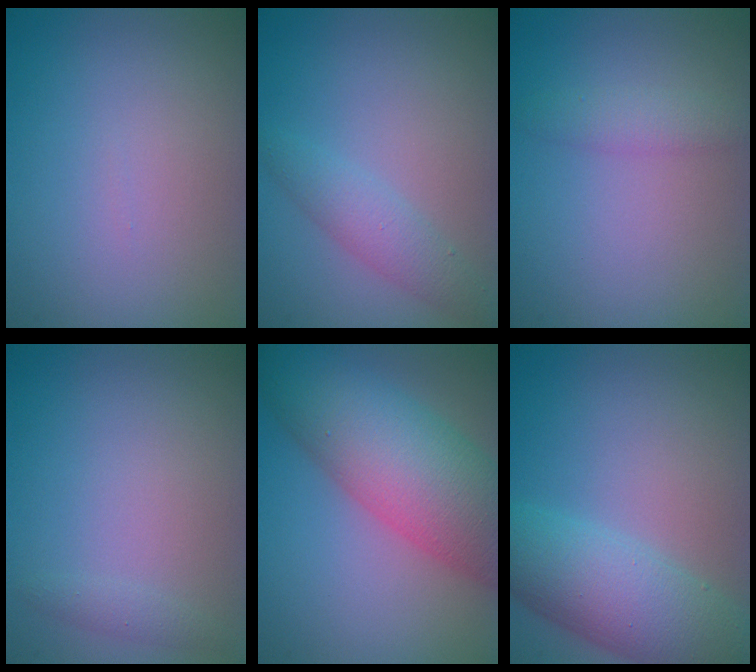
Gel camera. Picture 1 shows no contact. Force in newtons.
{"total": 2.4, "press": 2.4, "slide": 0.1}
{"total": 1.8, "press": 1.8, "slide": 0.1}
{"total": 0.8, "press": 0.8, "slide": 0.1}
{"total": 10.9, "press": 10.9, "slide": 0.4}
{"total": 7.3, "press": 7.3, "slide": 0.3}